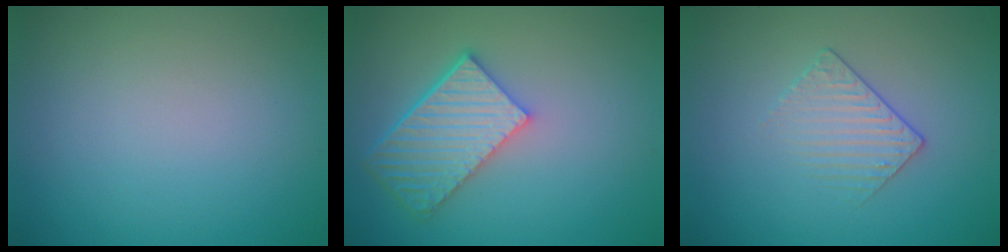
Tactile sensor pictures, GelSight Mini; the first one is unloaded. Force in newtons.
{"total": 5.7, "press": 4.7, "slide": 3.3}
{"total": 1.5, "press": 1.0, "slide": 1.1}